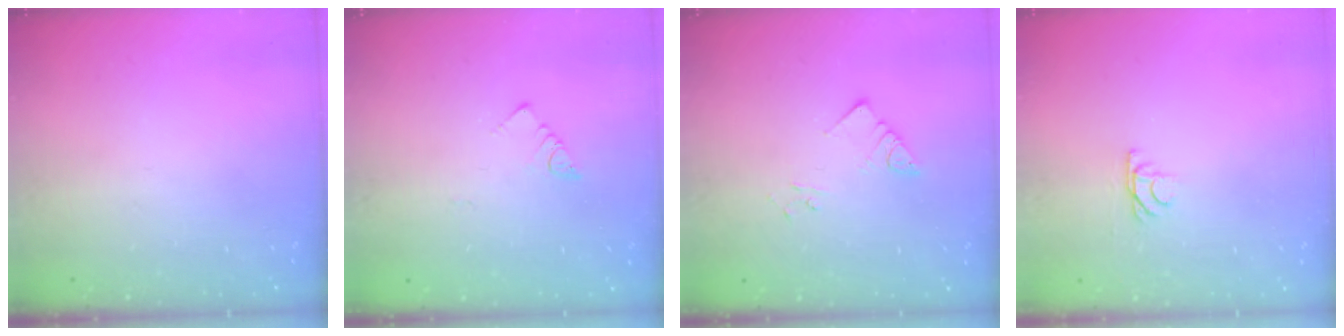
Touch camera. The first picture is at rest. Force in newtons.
{"total": 3.2, "press": 3.2, "slide": 0.2}
{"total": 3.7, "press": 3.7, "slide": 0.2}
{"total": 3.8, "press": 3.8, "slide": 0.4}